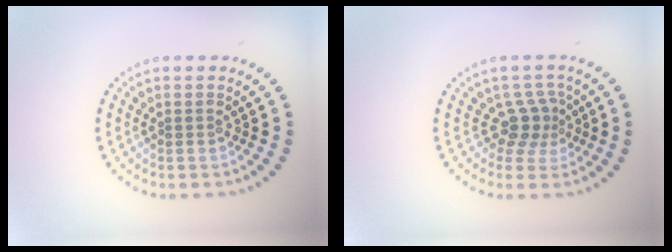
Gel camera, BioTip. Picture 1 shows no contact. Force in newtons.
{"total": 2.4, "press": 1.7, "slide": 1.7}